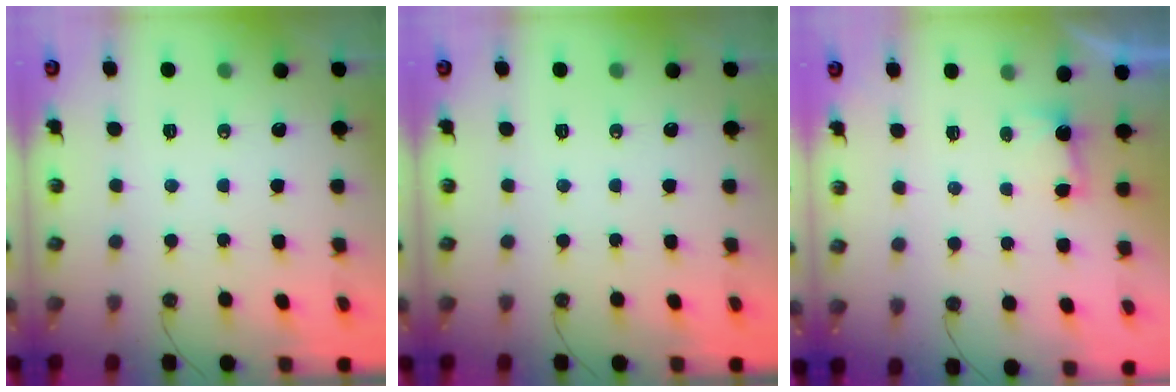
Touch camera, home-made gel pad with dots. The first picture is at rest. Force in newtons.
{"total": 0.0}
{"total": 2.4, "press": 2.3, "slide": 0.9}